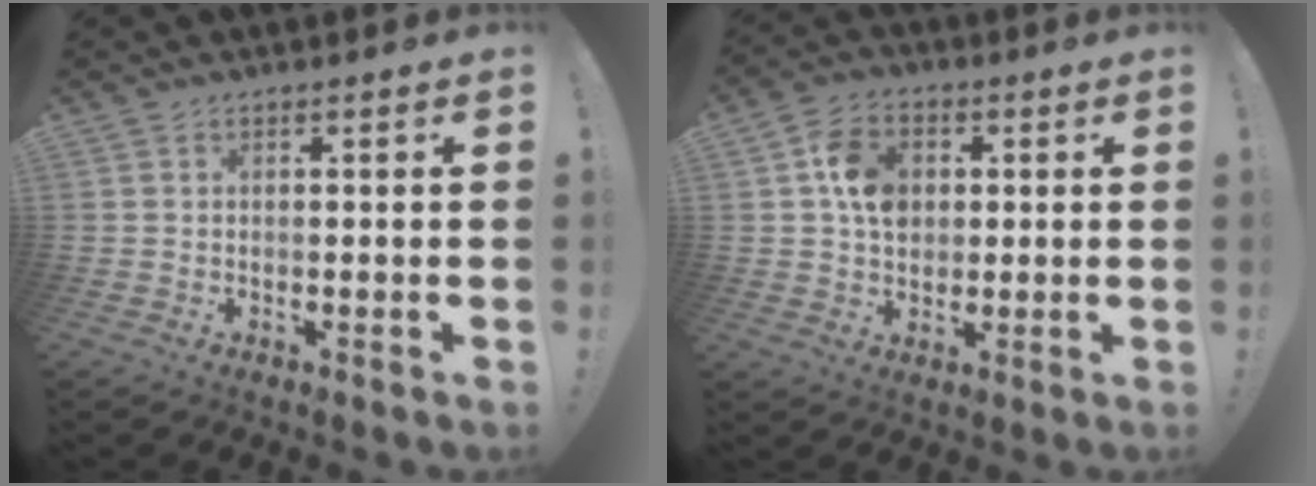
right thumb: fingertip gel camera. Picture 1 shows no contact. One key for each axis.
{"total": 10.1, "fx": 2.0, "fy": 8.0, "fz": 5.8, "tx": -0.099, "ty": 0.011, "tz": 0.040}